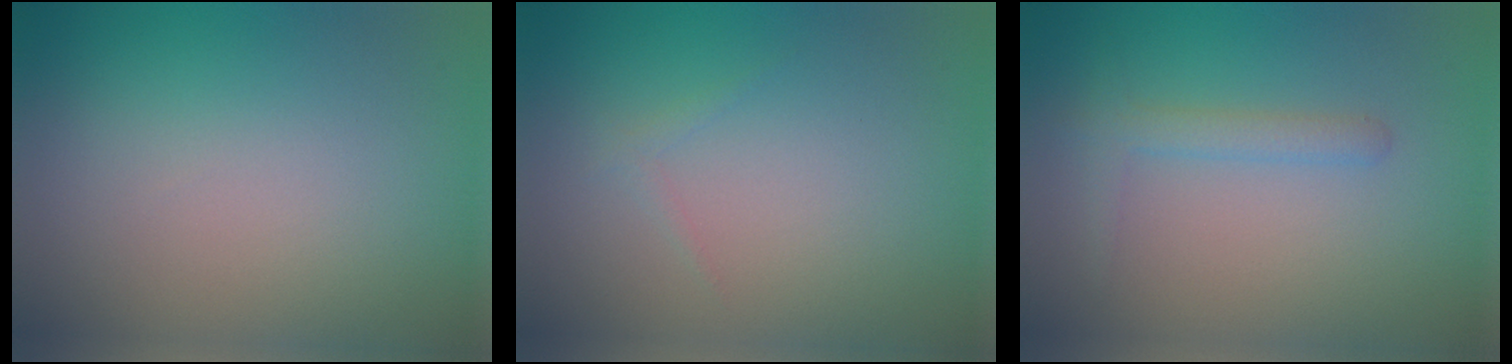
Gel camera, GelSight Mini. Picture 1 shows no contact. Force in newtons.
{"total": 0.6, "press": 0.6, "slide": 0.0}
{"total": 1.7, "press": 1.7, "slide": 0.1}